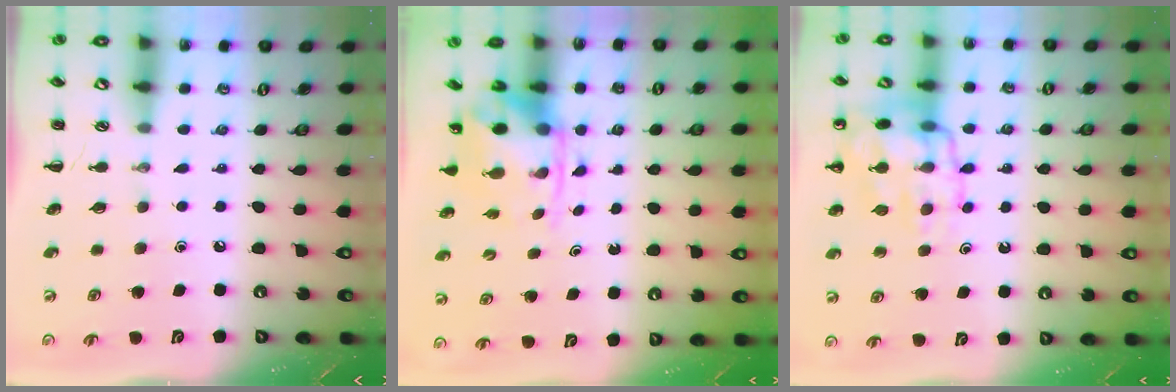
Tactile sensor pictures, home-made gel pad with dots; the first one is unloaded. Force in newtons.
{"total": 4.0, "press": 3.8, "slide": 1.0}
{"total": 15.2, "press": 15.1, "slide": 1.6}